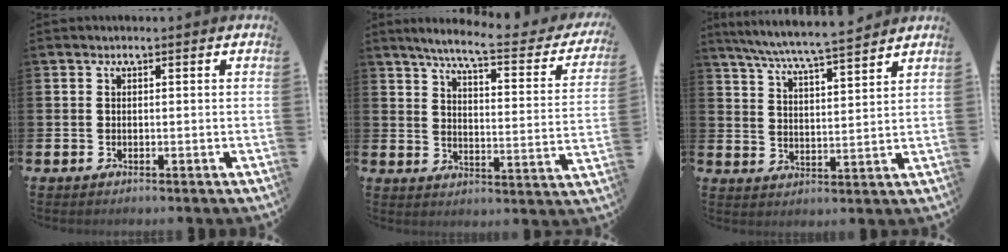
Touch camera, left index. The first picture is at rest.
{"total": 6.6, "force": [5.6, 0.5, 3.5], "torque": [-0.076, -0.043, 0.083]}
{"total": 6.9, "force": [6.6, -0.3, 2.0], "torque": [-0.064, -0.042, 0.116]}